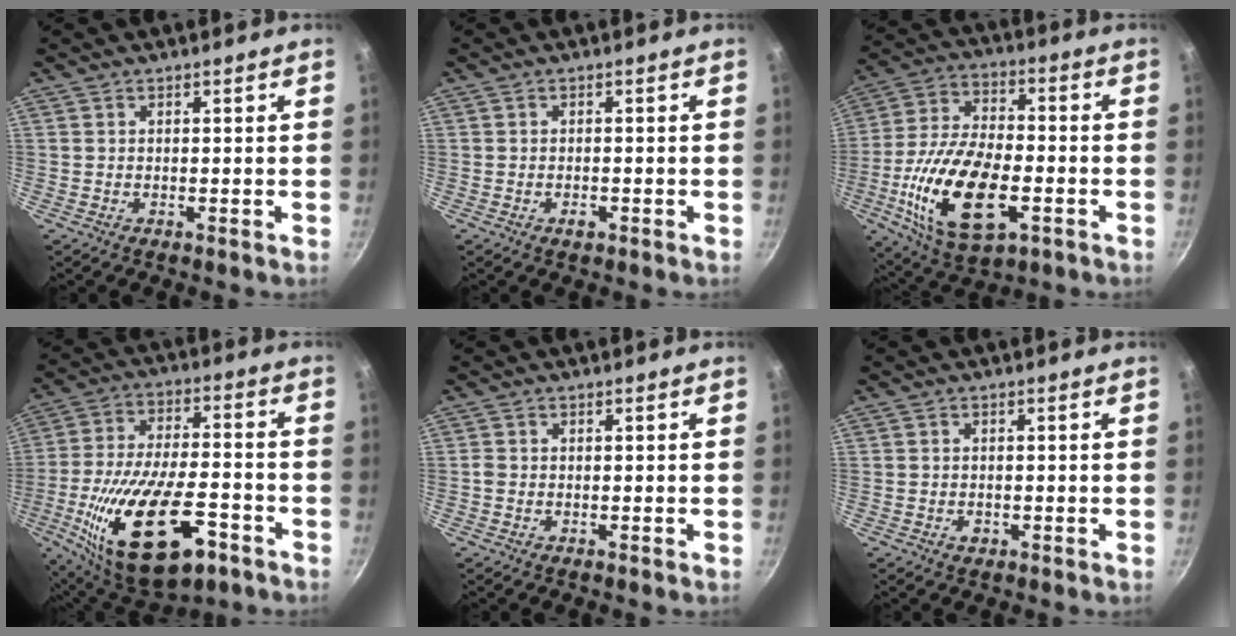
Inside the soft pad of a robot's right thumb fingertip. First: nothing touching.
{"total": 1.3, "force": [-0.7, 0.7, 0.9], "torque": [-0.016, 0.003, -0.012]}
{"total": 21.3, "force": [-6.0, 10.7, 17.4], "torque": [-0.332, 0.016, -0.106]}
{"total": 25.3, "force": [-9.9, 11.5, 20.2], "torque": [-0.360, 0.022, -0.156]}
{"total": 0.8, "force": [-0.3, 0.7, 0.4], "torque": [-0.008, 0.002, -0.007]}
{"total": 1.6, "force": [-0.6, 1.2, 0.8], "torque": [-0.011, 0.003, -0.009]}